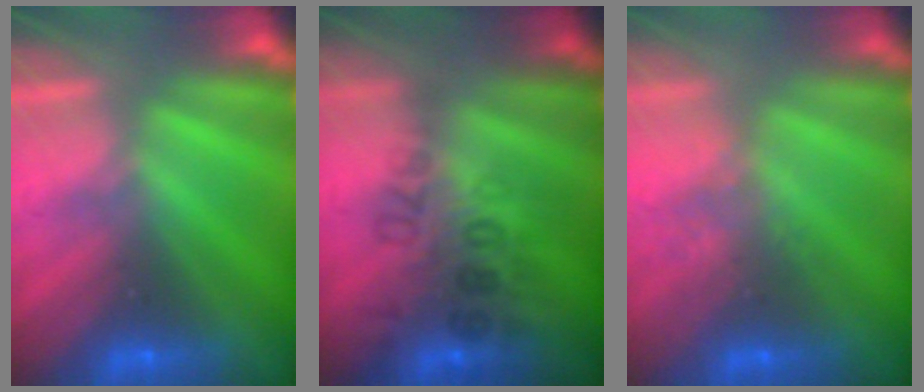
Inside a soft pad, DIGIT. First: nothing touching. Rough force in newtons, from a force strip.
{"total": 2.8}
{"total": 2.4}